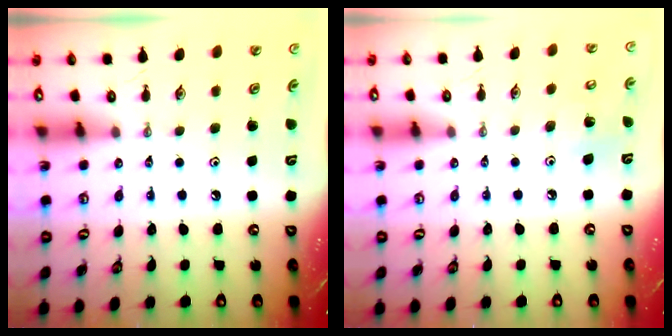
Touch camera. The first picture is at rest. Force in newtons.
{"total": 6.0, "press": 6.0, "slide": 0.3}